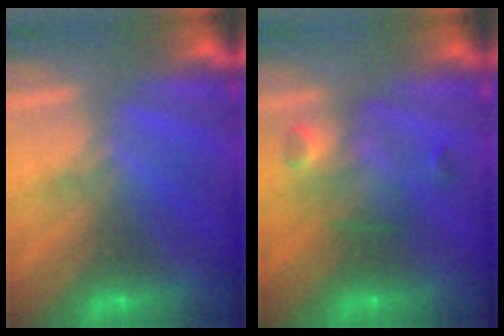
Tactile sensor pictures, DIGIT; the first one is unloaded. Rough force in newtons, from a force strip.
{"total": 3.0}